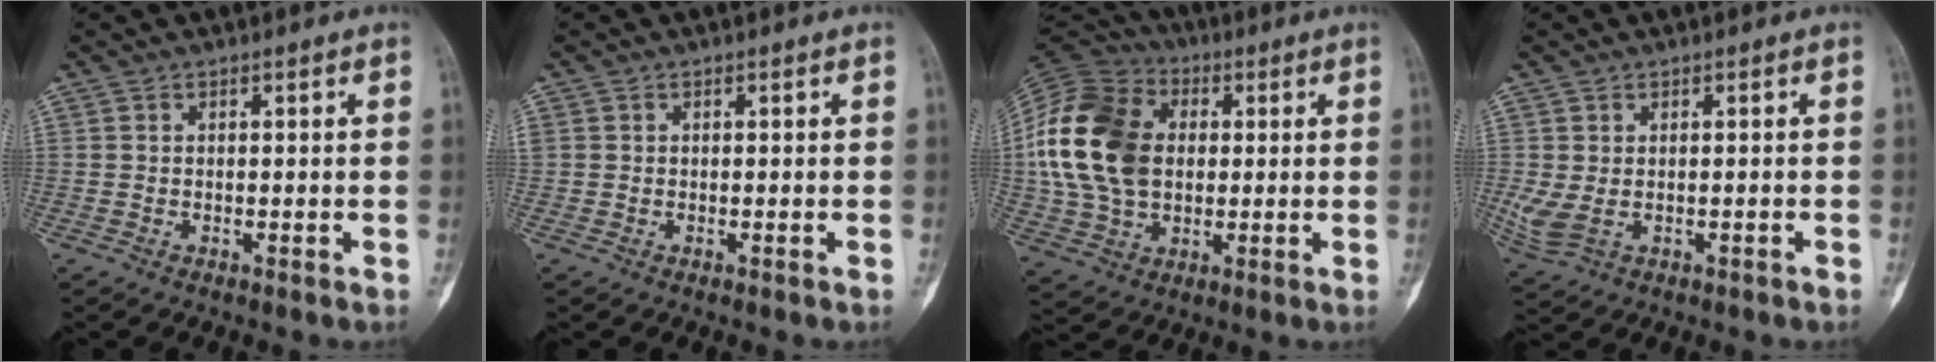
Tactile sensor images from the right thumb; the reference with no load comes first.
{"total": 0.7, "force": [-0.1, 0.6, 0.4], "torque": [-0.010, 0.002, -0.003]}
{"total": 20.3, "force": [1.8, 14.4, 14.1], "torque": [-0.273, 0.012, 0.031]}
{"total": 4.5, "force": [-0.8, 2.7, 3.5], "torque": [-0.090, 0.001, -0.003]}